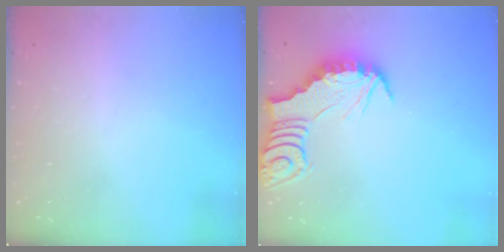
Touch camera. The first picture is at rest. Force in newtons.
{"total": 2.8, "press": 2.8, "slide": 0.3}